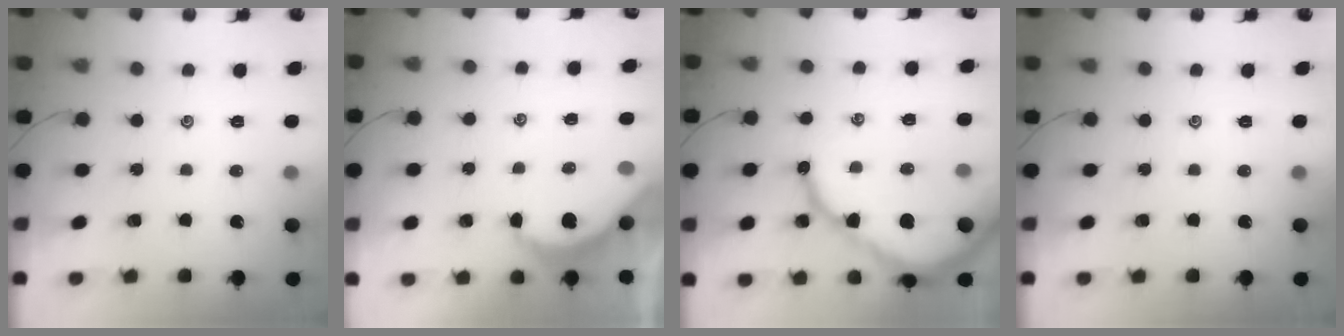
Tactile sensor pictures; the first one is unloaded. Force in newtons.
{"total": 5.4, "press": 5.4, "slide": 0.3}
{"total": 13.3, "press": 13.3, "slide": 1.1}
{"total": 0.0}